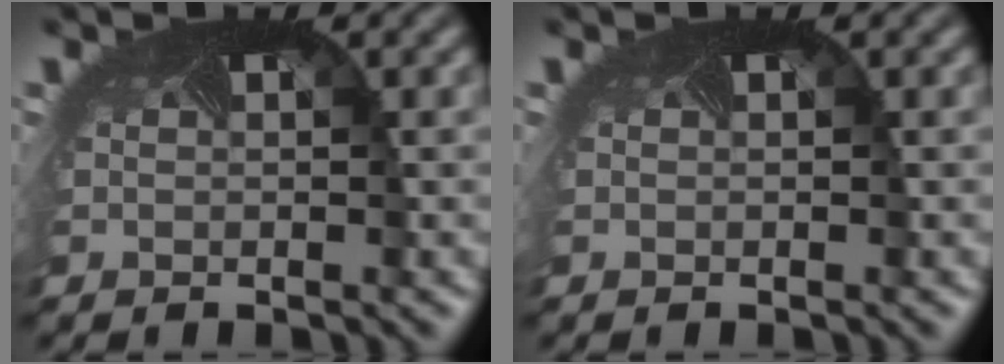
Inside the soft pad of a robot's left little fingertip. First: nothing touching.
{"total": 0.0}